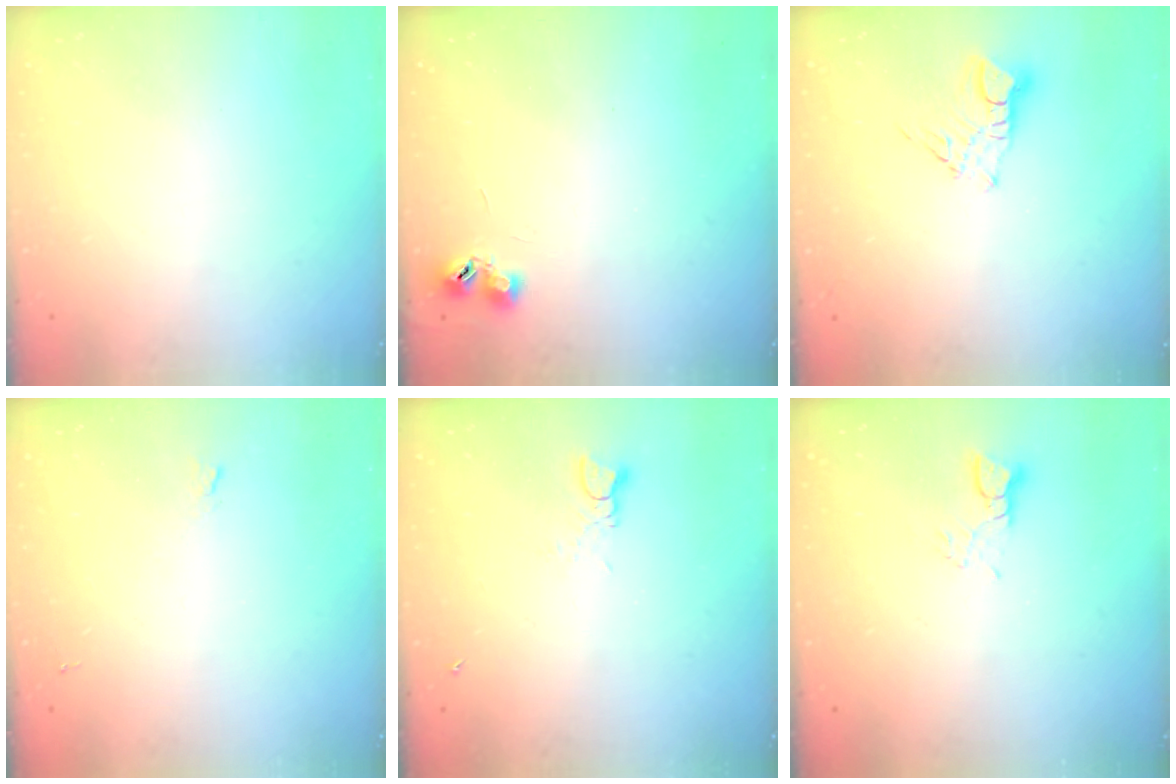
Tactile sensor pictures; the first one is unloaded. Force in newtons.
{"total": 5.7, "press": 5.6, "slide": 0.9}
{"total": 5.9, "press": 5.9, "slide": 0.5}
{"total": 5.0, "press": 4.9, "slide": 0.8}
{"total": 1.4, "press": 1.4, "slide": 0.2}
{"total": 3.2, "press": 3.2, "slide": 0.2}